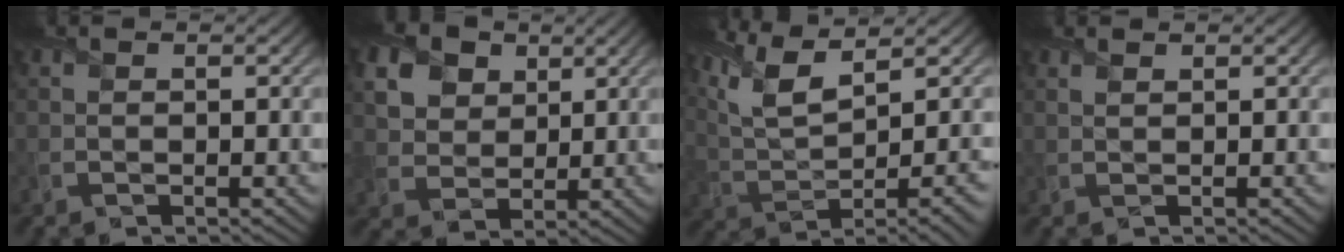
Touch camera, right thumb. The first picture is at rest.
{"total": 9.7, "force": [4.6, 7.3, 4.5], "torque": [-0.157, 0.013, 0.089]}
{"total": 11.3, "force": [4.7, 3.5, 9.7], "torque": [-0.177, 0.020, 0.096]}
{"total": 0.9, "force": [0.8, 0.1, 0.4], "torque": [-0.012, 0.002, 0.012]}